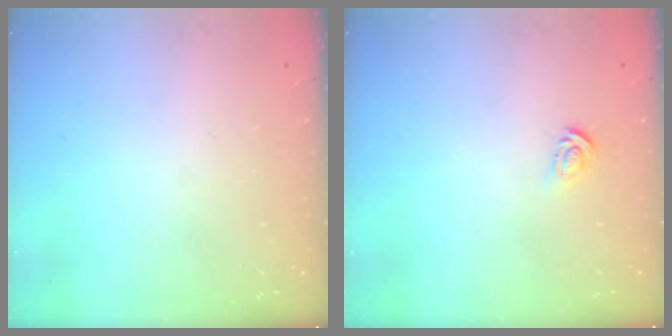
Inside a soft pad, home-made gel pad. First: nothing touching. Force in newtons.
{"total": 2.8, "press": 2.8, "slide": 0.2}